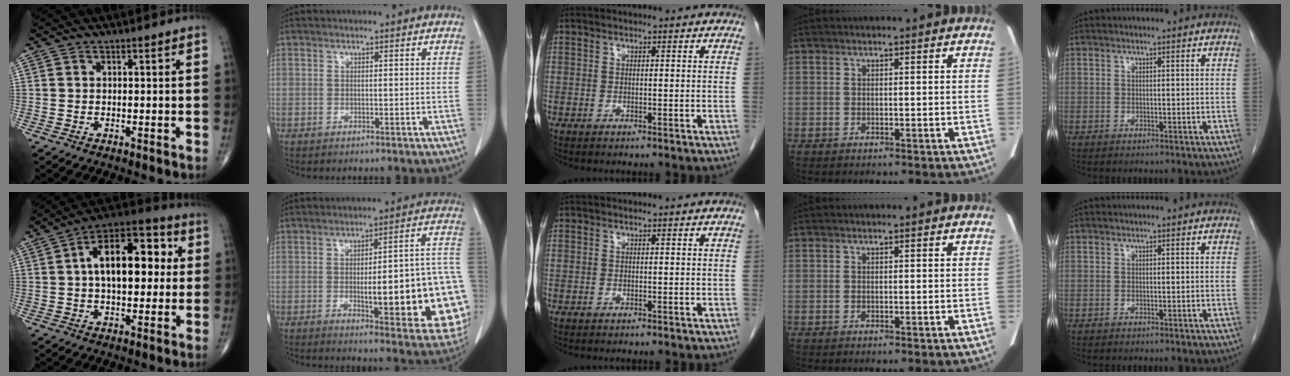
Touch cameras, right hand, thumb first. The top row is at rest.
{"thumb": {"total": 17.2, "force": [2.6, 9.1, 14.3], "torque": [-0.194, 0.029, 0.033]}, "index": {"total": 21.7, "force": [-3.9, 4.5, 20.9], "torque": [-0.179, 0.022, -0.030]}}